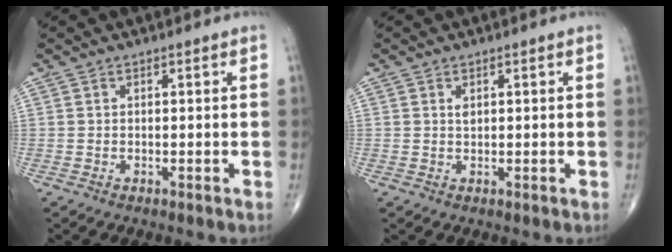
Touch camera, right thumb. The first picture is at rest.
{"total": 1.1, "force": [0.5, 0.6, 0.8], "torque": [-0.008, -0.001, 0.009]}